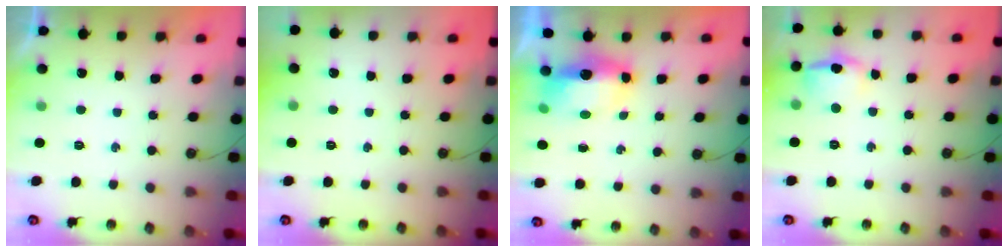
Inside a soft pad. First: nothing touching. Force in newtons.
{"total": 0.0}
{"total": 8.2, "press": 8.1, "slide": 0.9}
{"total": 11.1, "press": 10.5, "slide": 3.7}